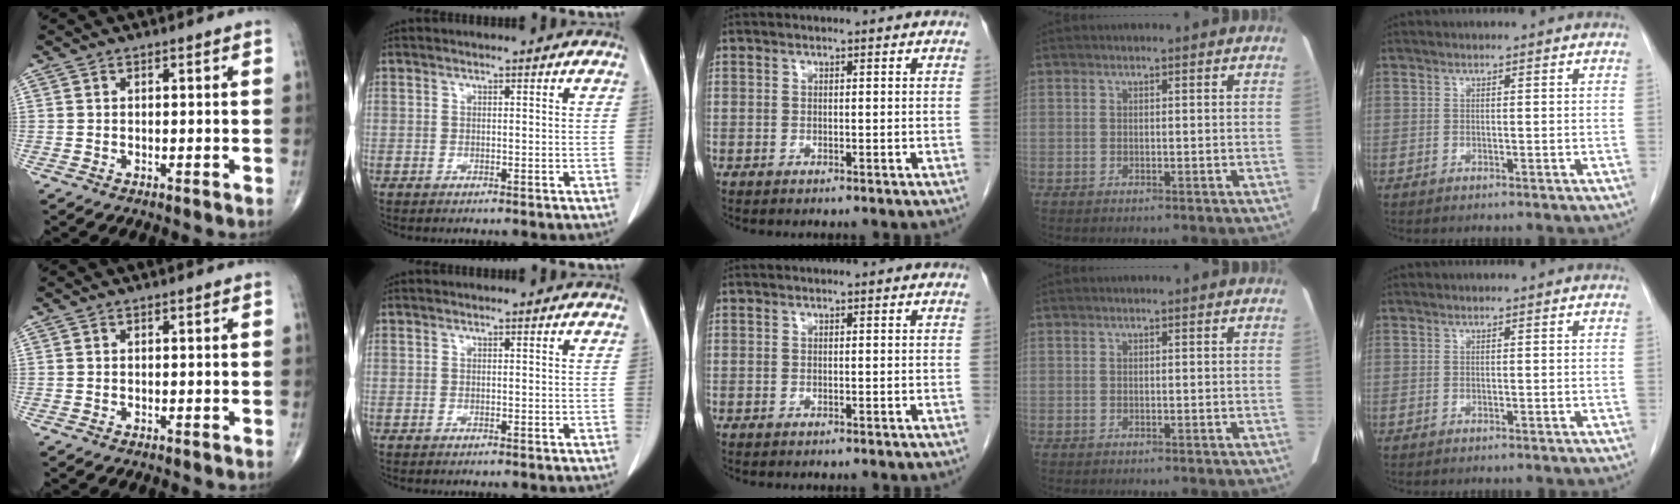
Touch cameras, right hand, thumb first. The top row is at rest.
{}